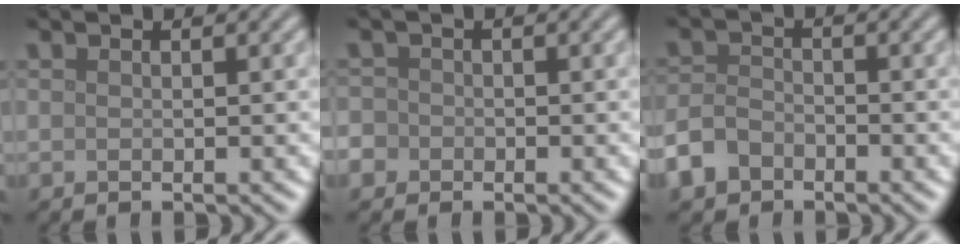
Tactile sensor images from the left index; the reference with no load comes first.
{"total": 2.7, "force": [-1.2, 2.4, 0.6], "torque": [0.001, 0.006, -0.034]}
{"total": 3.2, "force": [-2.2, 2.0, 1.2], "torque": [-0.024, 0.000, -0.054]}